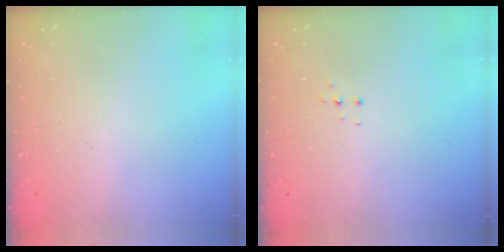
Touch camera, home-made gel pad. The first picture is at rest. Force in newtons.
{"total": 3.4, "press": 3.3, "slide": 0.8}